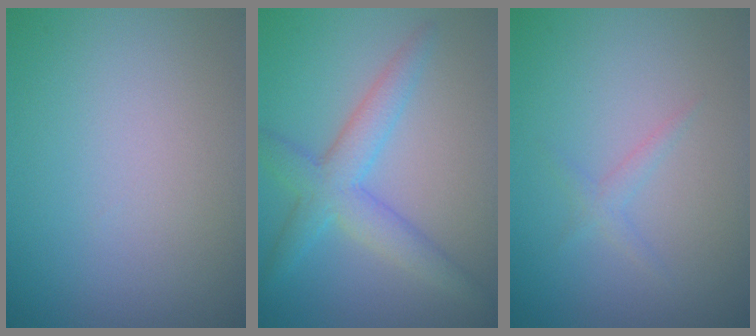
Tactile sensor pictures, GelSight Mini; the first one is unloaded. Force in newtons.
{"total": 4.4, "press": 4.4, "slide": 0.0}
{"total": 1.1, "press": 1.1, "slide": 0.0}